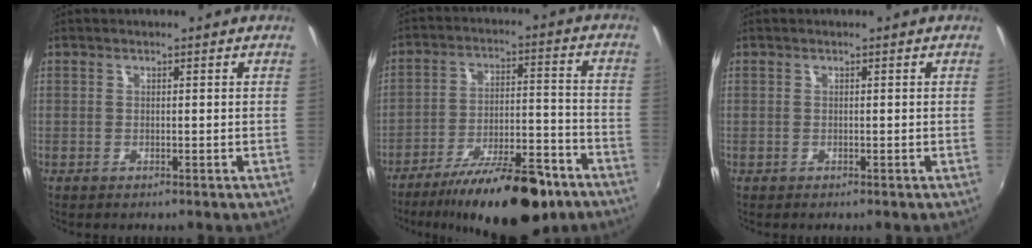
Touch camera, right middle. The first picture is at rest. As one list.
[{"total": 19.7, "force": [-14.6, 5.8, 11.9], "torque": [-0.198, -0.013, -0.216]}, {"total": 0.0}]